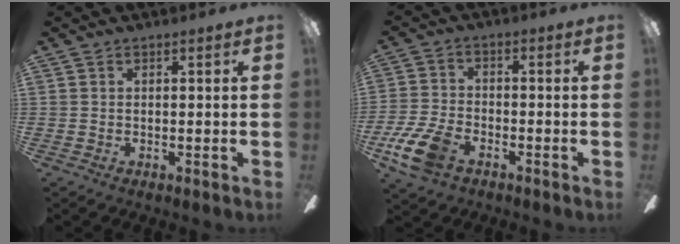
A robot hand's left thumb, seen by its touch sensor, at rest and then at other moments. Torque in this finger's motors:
{"motor_torque": [-0.10, 0.20, 0.05, 0.10, 0.14]}